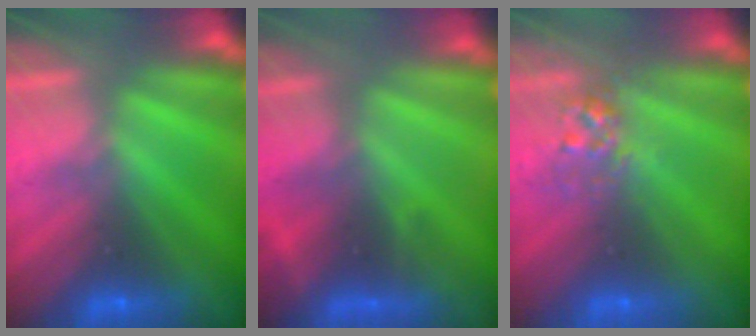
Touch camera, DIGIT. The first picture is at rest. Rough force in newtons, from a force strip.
{"total": 5.1}
{"total": 2.8}